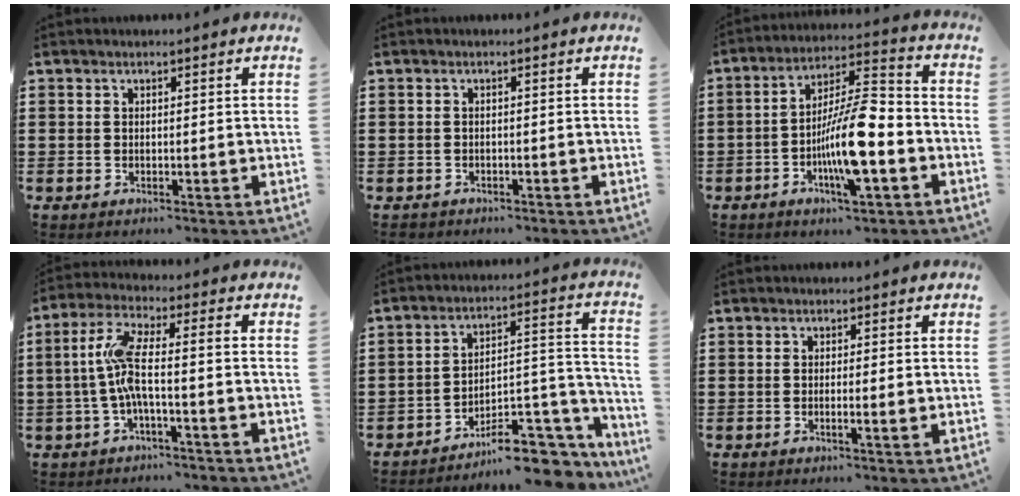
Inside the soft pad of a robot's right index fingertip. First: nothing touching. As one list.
[{"total": 1.0, "force": [-0.9, 0.3, 0.0], "torque": [-0.005, 0.001, -0.020]}, {"total": 12.5, "force": [-3.9, 3.2, 11.4], "torque": [-0.225, -0.001, -0.075]}, {"total": 7.9, "force": [-1.0, 1.6, 7.7], "torque": [-0.166, -0.006, -0.026]}, {"total": 9.6, "force": [-7.9, 3.4, 4.4], "torque": [-0.040, 0.027, -0.144]}, {"total": 1.4, "force": [-0.2, 0.0, 1.4], "torque": [-0.024, -0.005, -0.004]}]